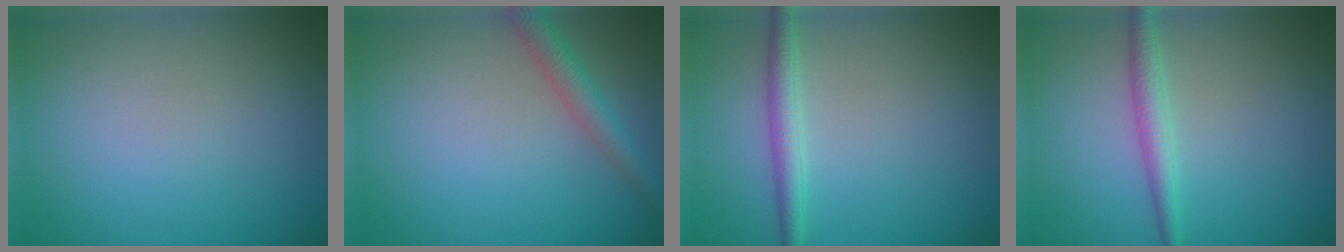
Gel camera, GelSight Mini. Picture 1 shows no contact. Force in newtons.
{"total": 2.9, "press": 2.9, "slide": 0.2}
{"total": 2.4, "press": 2.4, "slide": 0.0}
{"total": 2.2, "press": 2.2, "slide": 0.0}